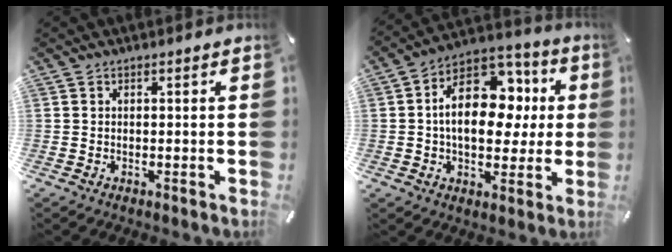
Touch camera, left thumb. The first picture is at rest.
{"total": 17.9, "force": [2.2, 12.4, 12.7], "torque": [-0.196, -0.002, 0.043]}